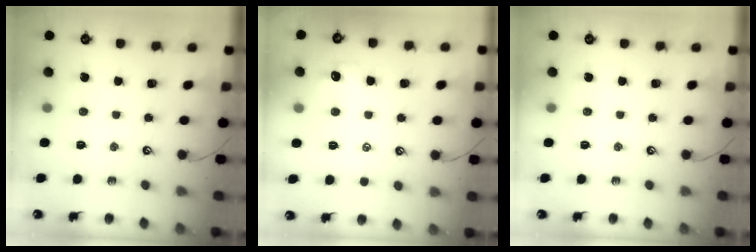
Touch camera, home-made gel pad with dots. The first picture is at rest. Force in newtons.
{"total": 1.0, "press": 0.8, "slide": 0.6}
{"total": 0.0}